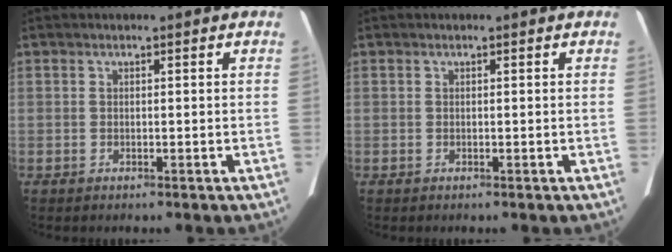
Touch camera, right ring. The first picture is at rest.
{"total": 0.0}